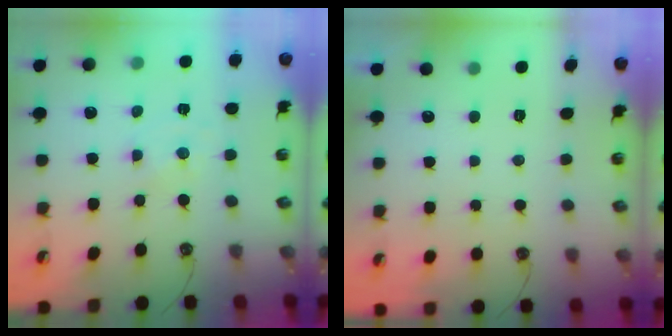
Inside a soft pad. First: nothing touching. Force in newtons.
{"total": 0.0}